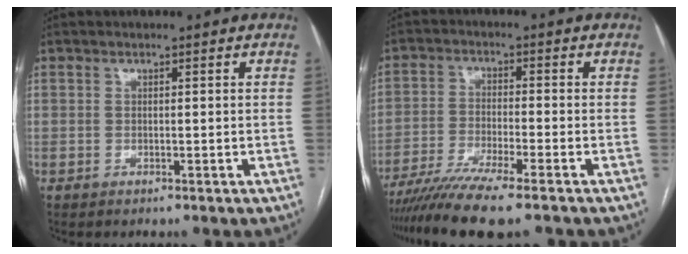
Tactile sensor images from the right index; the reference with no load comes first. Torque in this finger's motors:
{"motor_torque": [0.85, -0.86, 0.64, 0.17]}